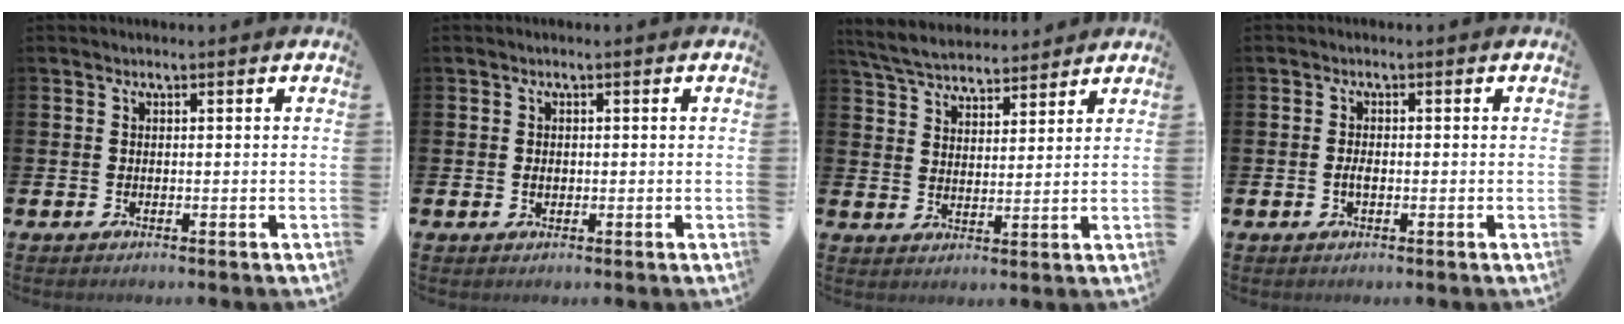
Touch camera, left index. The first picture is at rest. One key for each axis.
{"total": 0.9, "fx": 0.0, "fy": 0.7, "fz": 0.5, "tx": -0.012, "ty": 0.006, "tz": -0.002}
{"total": 5.7, "fx": 5.5, "fy": 1.2, "fz": 0.9, "tx": -0.042, "ty": -0.022, "tz": 0.101}
{"total": 1.5, "fx": -0.3, "fy": 0.7, "fz": 1.3, "tx": -0.024, "ty": 0.001, "tz": -0.007}